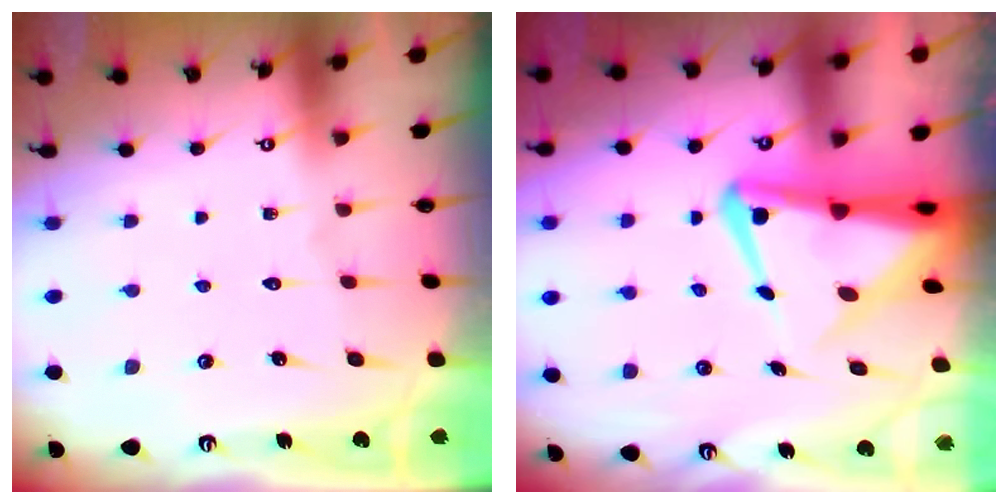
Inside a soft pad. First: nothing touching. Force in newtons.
{"total": 7.3, "press": 7.2, "slide": 1.2}